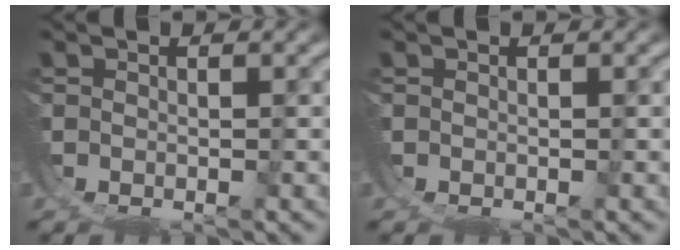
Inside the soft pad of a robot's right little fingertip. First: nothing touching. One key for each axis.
{"total": 0.0}